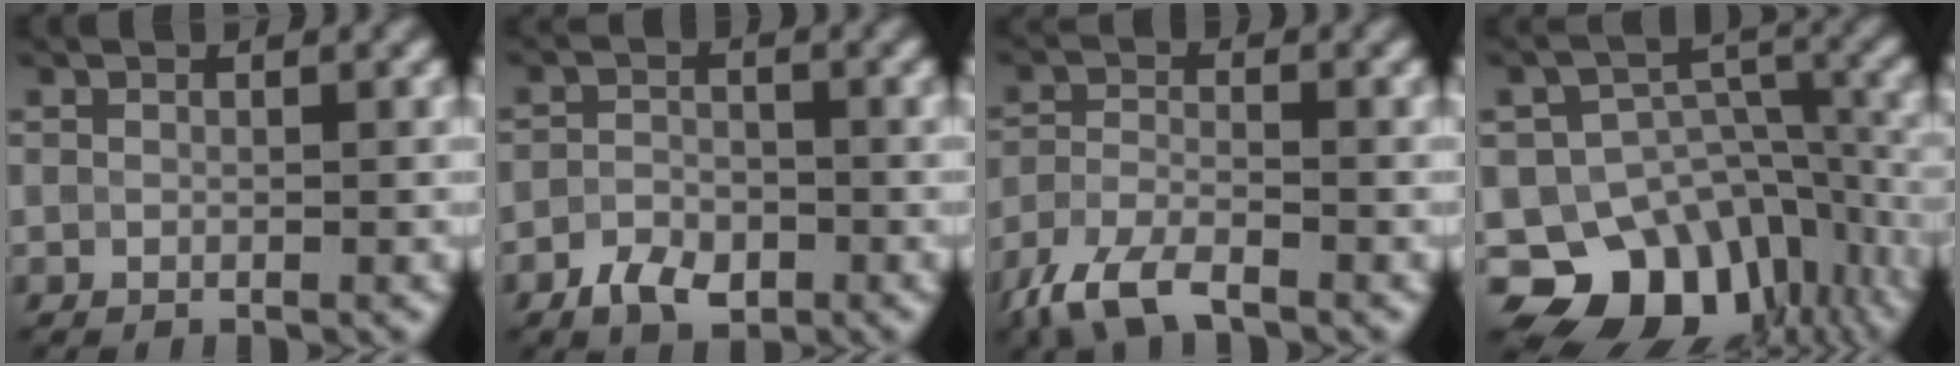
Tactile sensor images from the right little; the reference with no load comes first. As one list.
[{"total": 3.4, "force": [-1.9, 2.0, 1.9], "torque": [-0.033, -0.001, -0.040]}, {"total": 5.2, "force": [-3.8, 1.9, 3.1], "torque": [-0.069, -0.011, -0.082]}, {"total": 12.0, "force": [-7.3, 8.2, 4.8], "torque": [-0.063, -0.003, -0.114]}]